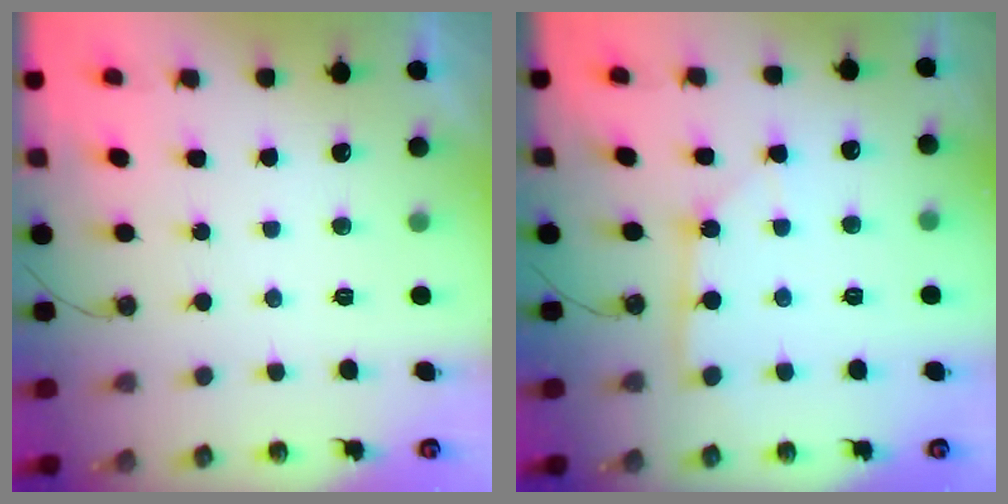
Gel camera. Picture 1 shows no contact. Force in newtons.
{"total": 2.9, "press": 2.9, "slide": 0.1}